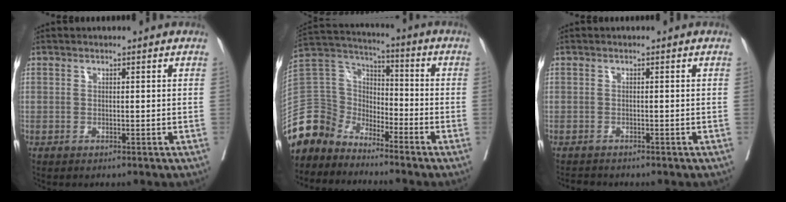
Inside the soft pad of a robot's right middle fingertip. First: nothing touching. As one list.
[{"total": 12.9, "force": [-11.2, 6.0, 2.2], "torque": [-0.063, 0.046, -0.224]}, {"total": 1.3, "force": [-1.3, 0.3, 0.0], "torque": [-0.004, -0.007, -0.021]}]